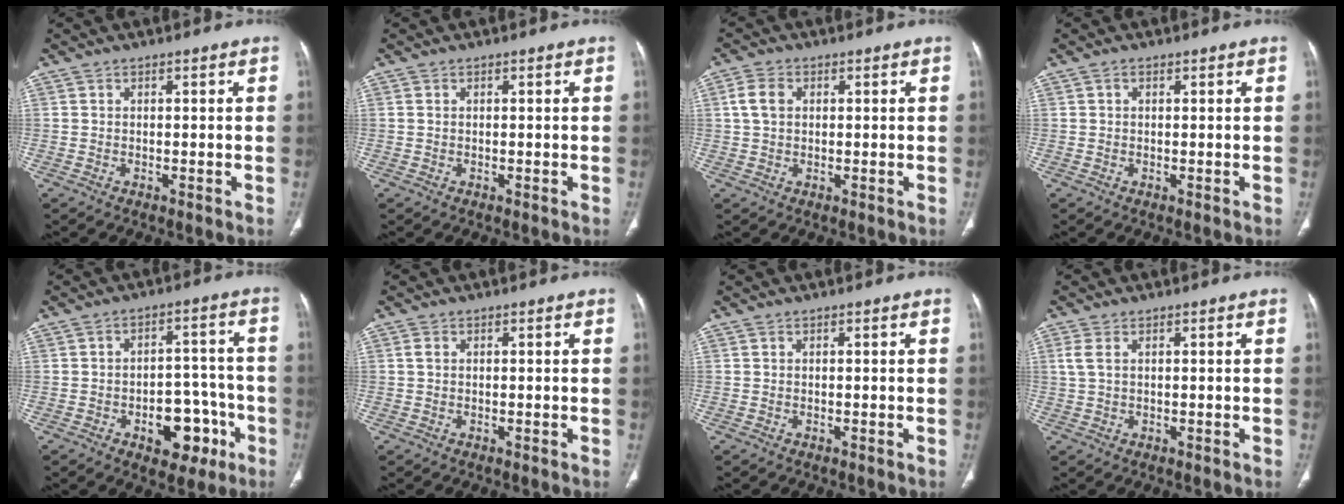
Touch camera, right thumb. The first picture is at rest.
{"total": 0.0}
{"total": 4.2, "force": [1.0, 3.0, 2.9], "torque": [-0.055, 0.006, 0.018]}
{"total": 0.7, "force": [0.3, 0.5, 0.4], "torque": [-0.005, 0.003, 0.005]}
{"total": 11.0, "force": [-4.5, 6.9, 7.3], "torque": [-0.060, 0.046, -0.052]}
{"total": 1.1, "force": [0.2, 0.7, 0.8], "torque": [-0.016, 0.003, 0.007]}
{"total": 0.0}
{"total": 2.5, "force": [0.8, 1.2, 2.0], "torque": [-0.053, 0.011, 0.023]}